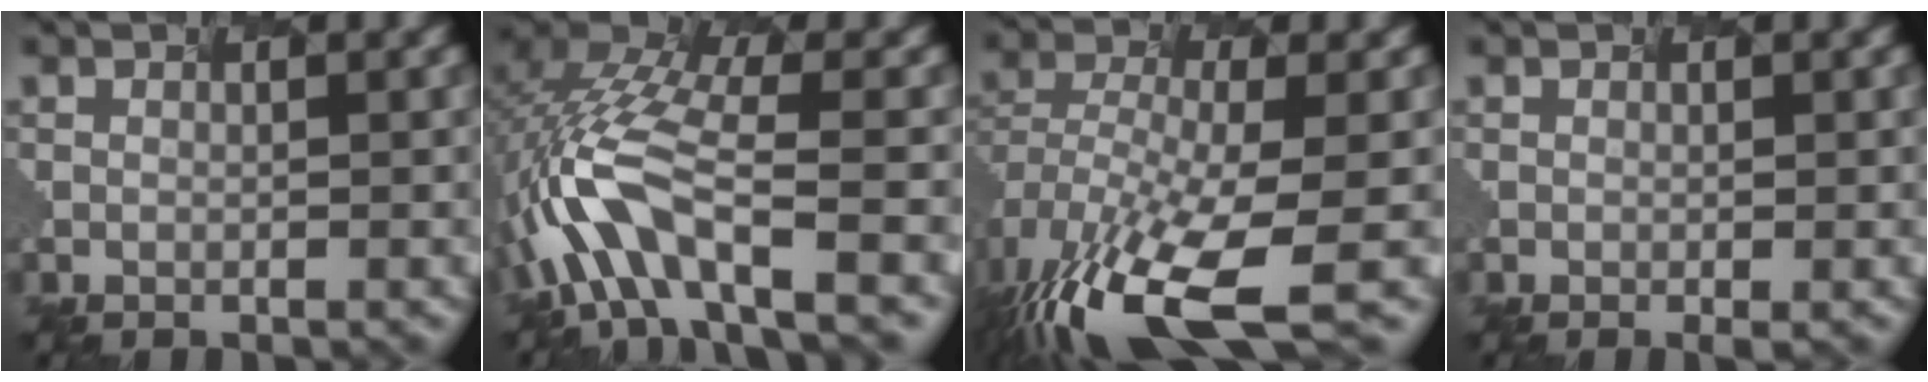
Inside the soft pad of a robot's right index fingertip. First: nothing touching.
{"total": 8.6, "force": [-4.8, 2.4, 6.7], "torque": [-0.167, 0.006, -0.062]}
{"total": 10.5, "force": [-7.1, 2.2, 7.4], "torque": [-0.188, -0.037, -0.080]}
{"total": 1.6, "force": [-0.3, 0.2, 1.6], "torque": [-0.014, 0.002, 0.008]}